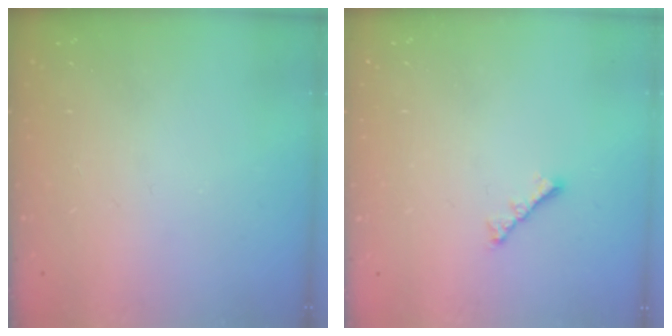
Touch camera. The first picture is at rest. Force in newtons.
{"total": 3.0, "press": 3.0, "slide": 0.5}